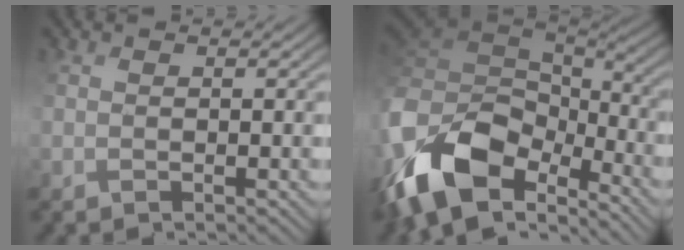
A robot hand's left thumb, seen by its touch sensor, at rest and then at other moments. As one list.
[{"total": 15.1, "force": [-6.8, 8.7, 10.2], "torque": [-0.264, -0.026, -0.114]}]